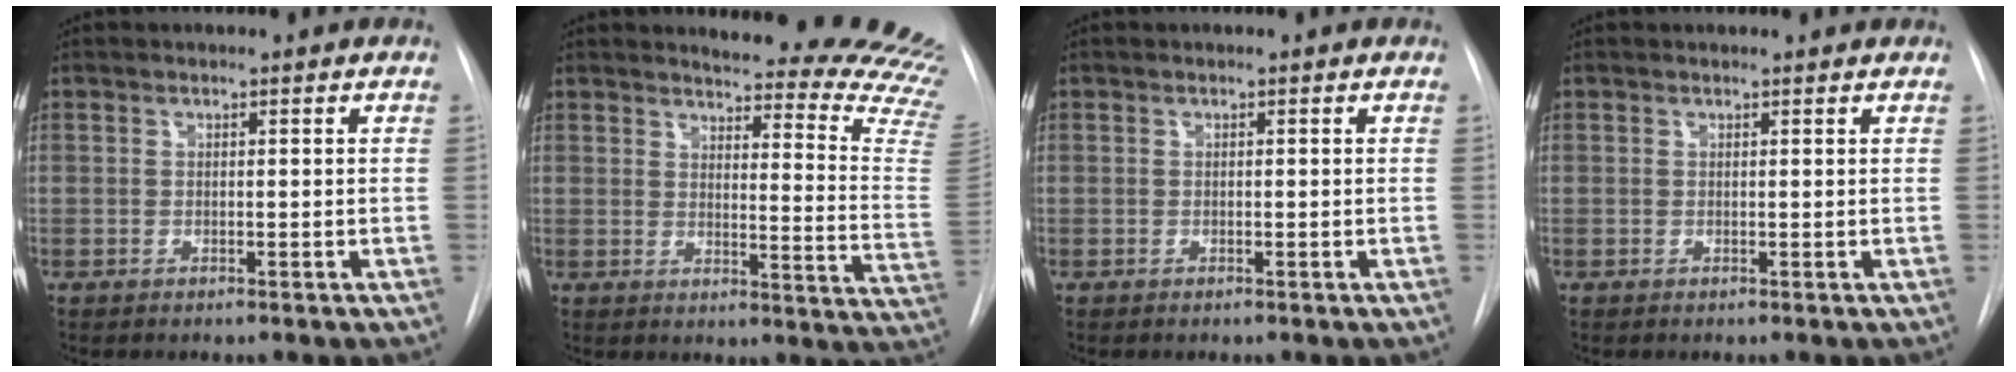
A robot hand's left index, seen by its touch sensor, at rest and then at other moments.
{"total": 22.0, "force": [20.8, 1.0, 7.0], "torque": [-0.080, -0.163, 0.212]}
{"total": 0.0}
{"total": 1.0, "force": [0.9, 0.4, 0.1], "torque": [-0.009, 0.010, 0.002]}